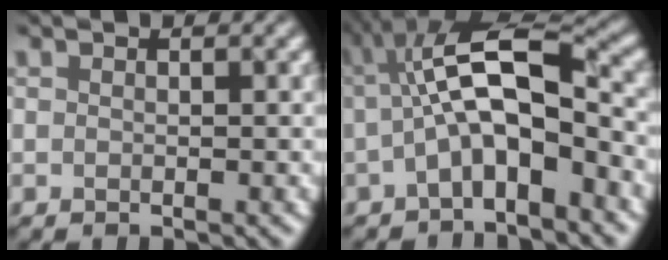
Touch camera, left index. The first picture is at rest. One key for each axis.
{"total": 7.6, "fx": -1.0, "fy": 2.7, "fz": 7.0, "tx": -0.119, "ty": 0.018, "tz": -0.031}